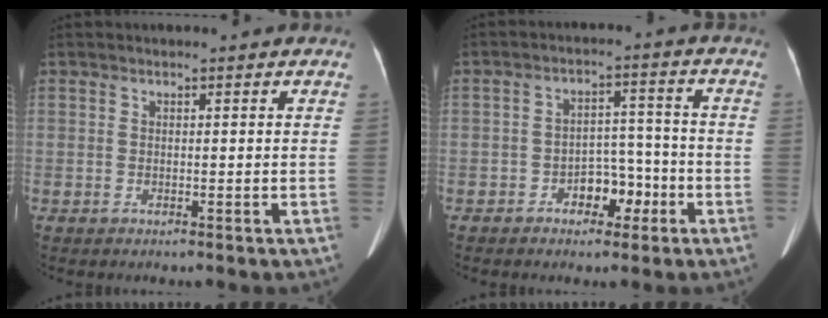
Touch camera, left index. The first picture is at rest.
{"total": 5.5, "force": [-2.8, 3.3, 3.4], "torque": [-0.048, 0.022, -0.044]}